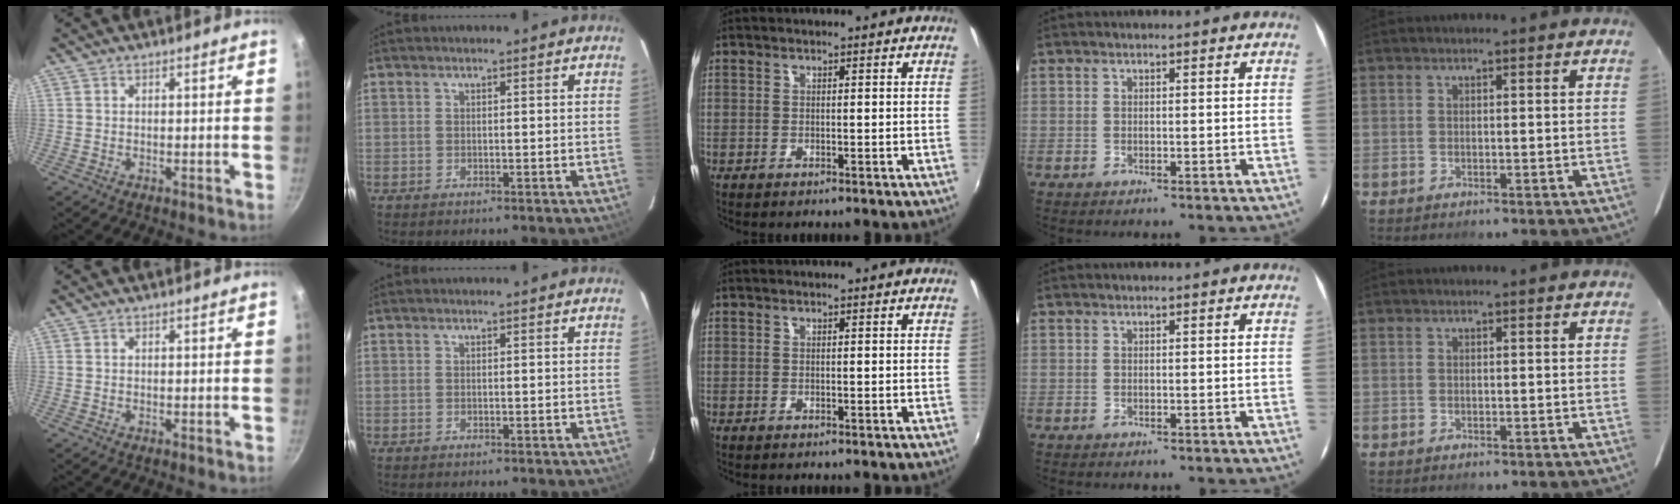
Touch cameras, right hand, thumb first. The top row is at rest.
{}